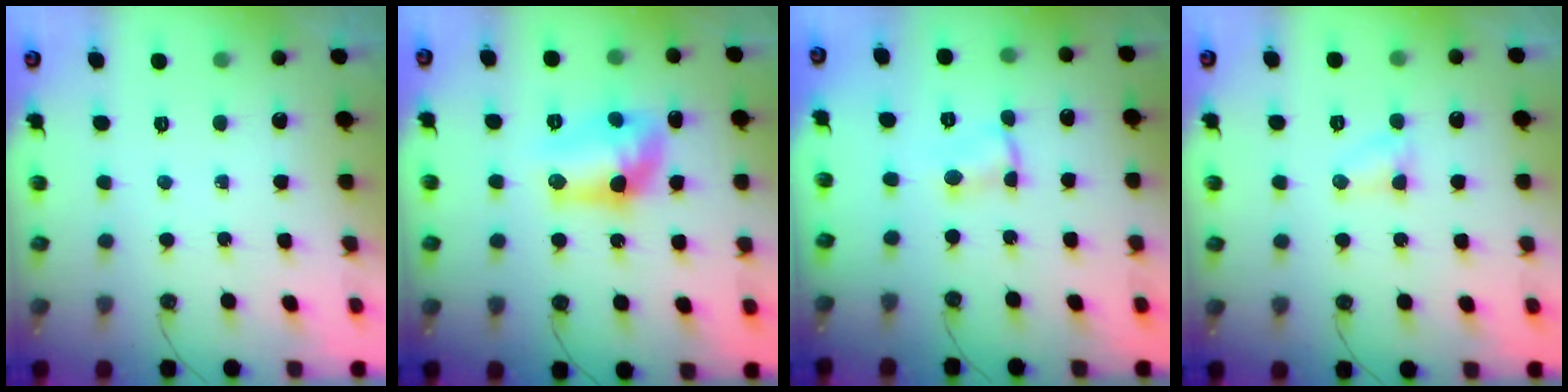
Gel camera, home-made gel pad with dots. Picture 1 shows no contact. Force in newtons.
{"total": 13.5, "press": 13.1, "slide": 3.3}
{"total": 1.4, "press": 1.4, "slide": 0.0}
{"total": 3.0, "press": 3.0, "slide": 0.3}